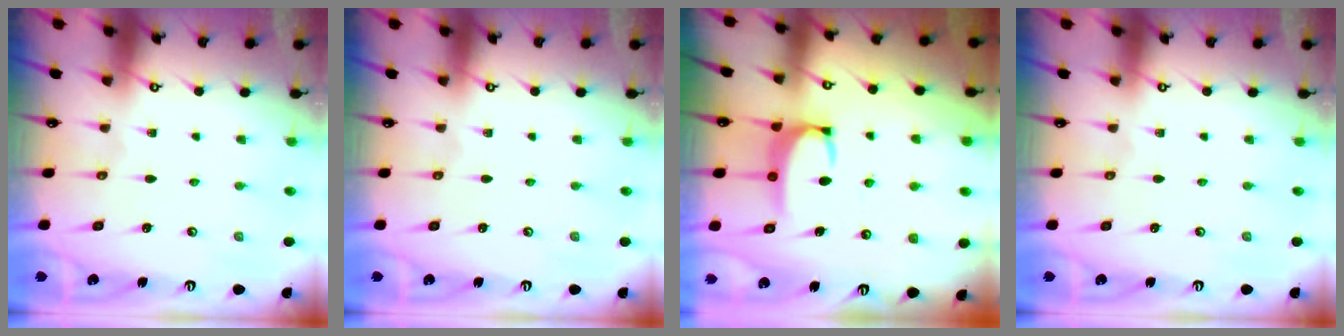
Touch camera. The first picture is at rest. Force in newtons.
{"total": 0.0}
{"total": 3.1, "press": 3.1, "slide": 0.4}
{"total": 0.0}